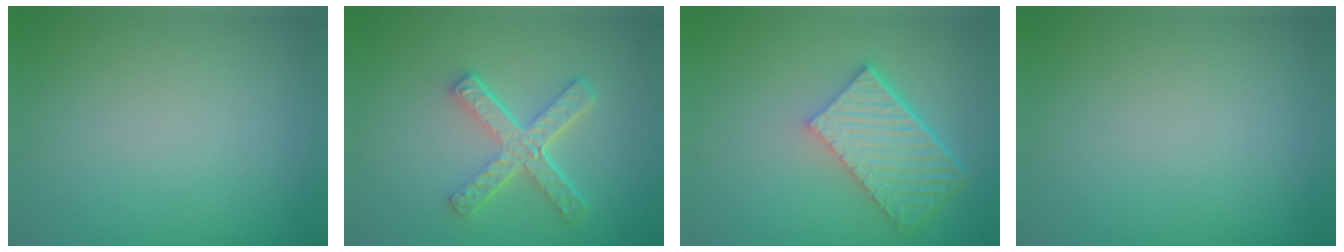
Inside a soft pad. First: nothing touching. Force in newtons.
{"total": 4.8, "press": 3.4, "slide": 3.4}
{"total": 6.5, "press": 4.6, "slide": 4.6}
{"total": 0.0}